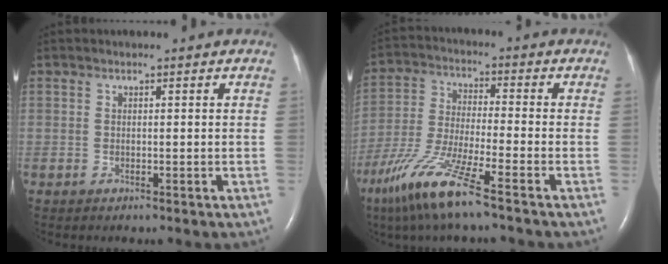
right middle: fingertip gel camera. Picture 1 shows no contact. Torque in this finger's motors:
{"motor_torque": [1.18, -0.96, 0.29, 0.10]}